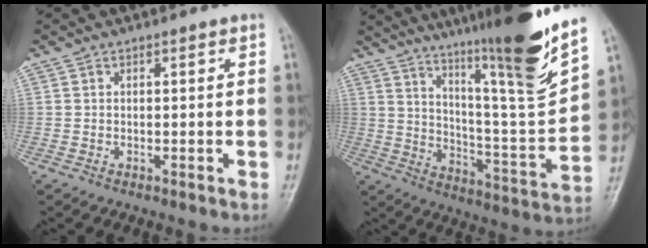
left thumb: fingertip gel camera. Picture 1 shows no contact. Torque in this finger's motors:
{"motor_torque": [3.11, 0.73, 1.39, -1.38, 0.42]}